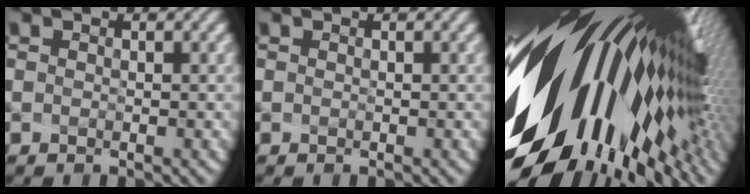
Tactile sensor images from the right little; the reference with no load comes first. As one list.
[{"total": 0.0}, {"total": 18.4, "force": [-0.7, 9.5, 15.7], "torque": [-0.276, -0.083, 0.018]}]